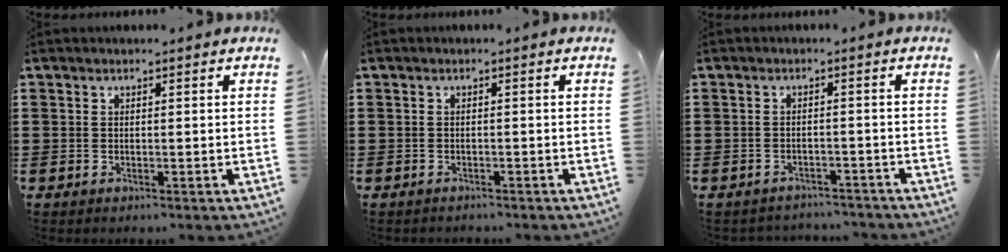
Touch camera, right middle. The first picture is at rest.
{"total": 0.6, "force": [-0.6, 0.1, 0.0], "torque": [-0.001, 0.001, -0.014]}
{"total": 2.1, "force": [-2.1, 0.3, -0.1], "torque": [-0.007, 0.001, -0.046]}